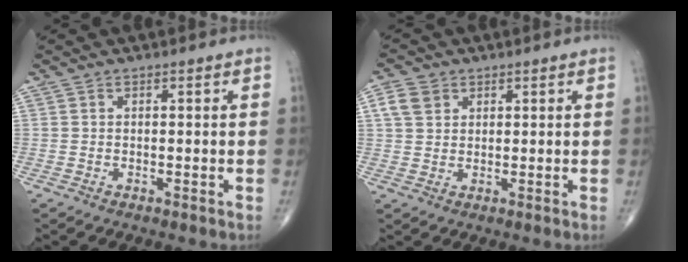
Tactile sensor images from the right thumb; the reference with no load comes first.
{"total": 4.5, "force": [1.8, 3.5, 2.1], "torque": [-0.030, 0.002, 0.036]}